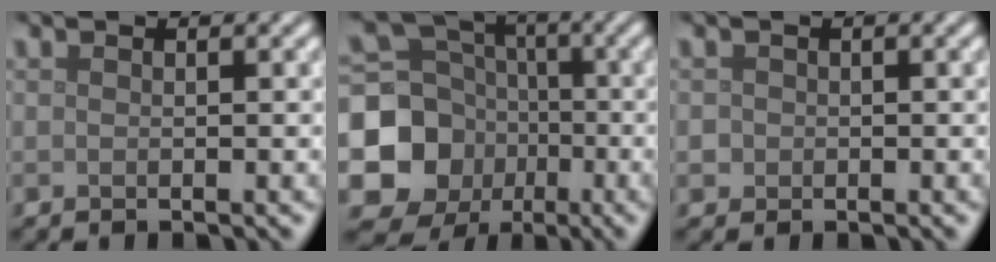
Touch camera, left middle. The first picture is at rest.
{"total": 11.4, "force": [-2.9, 10.3, 3.9], "torque": [-0.117, -0.025, -0.069]}
{"total": 1.1, "force": [-0.2, 1.1, 0.2], "torque": [0.006, -0.004, -0.003]}